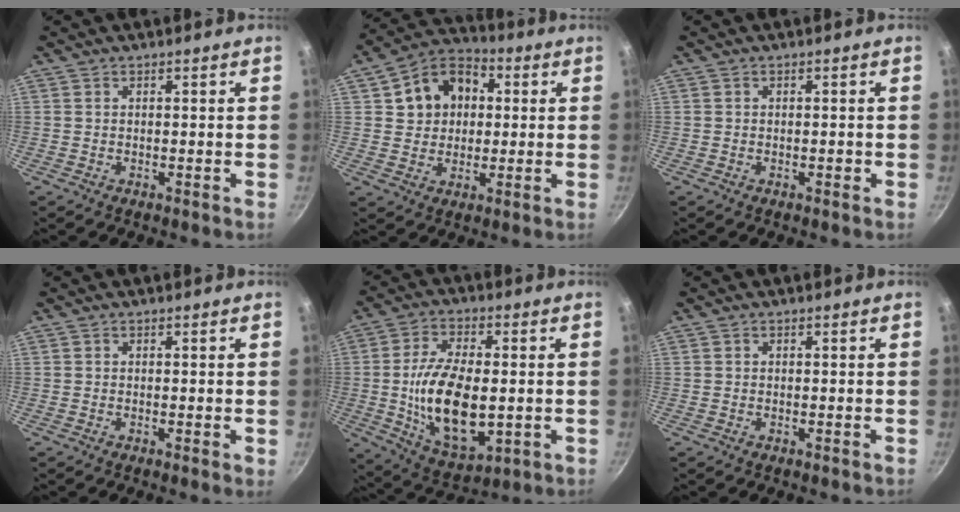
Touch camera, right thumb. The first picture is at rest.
{"total": 12.2, "force": [2.4, 10.0, 6.5], "torque": [-0.082, 0.020, 0.026]}
{"total": 0.7, "force": [-0.2, 0.4, 0.4], "torque": [-0.003, 0.005, -0.004]}
{"total": 0.9, "force": [-0.1, 0.1, 0.8], "torque": [-0.012, -0.002, -0.004]}
{"total": 17.6, "force": [-1.0, 9.1, 15.0], "torque": [-0.264, -0.002, -0.009]}
{"total": 0.0}